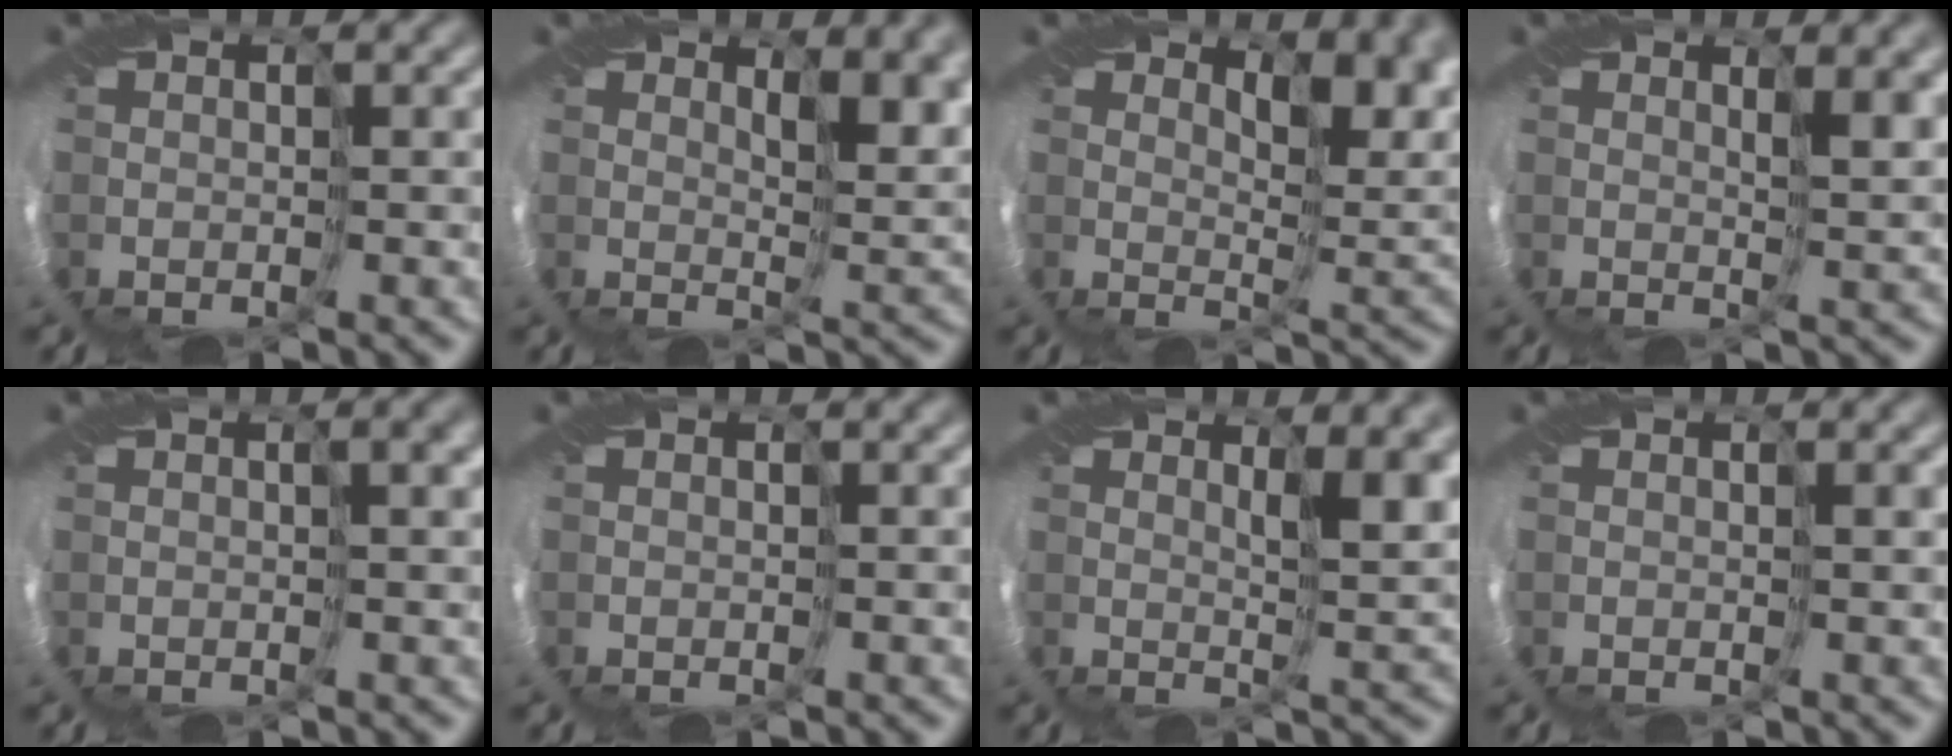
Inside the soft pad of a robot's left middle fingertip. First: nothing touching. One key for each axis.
{"total": 4.1, "fx": 2.8, "fy": 1.4, "fz": 2.8, "tx": -0.043, "ty": -0.006, "tz": 0.054}
{"total": 4.7, "fx": 3.3, "fy": 1.8, "fz": 2.8, "tx": -0.037, "ty": -0.007, "tz": 0.059}
{"total": 2.2, "fx": 1.7, "fy": -0.5, "fz": 1.3, "tx": -0.025, "ty": 0.007, "tz": 0.028}
{"total": 1.9, "fx": 1.1, "fy": -0.1, "fz": 1.6, "tx": -0.025, "ty": 0.007, "tz": 0.014}
{"total": 0.0}
{"total": 3.3, "fx": 2.1, "fy": -0.1, "fz": 2.6, "tx": -0.041, "ty": 0.005, "tz": 0.033}
{"total": 0.7, "fx": 0.5, "fy": -0.3, "fz": 0.3, "tx": -0.006, "ty": 0.004, "tz": 0.006}